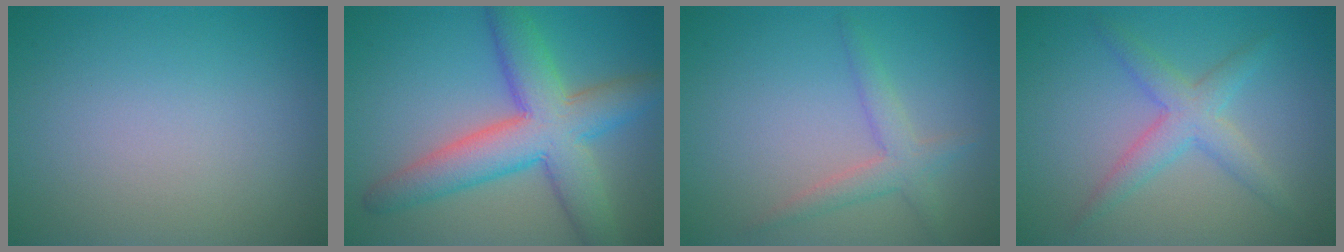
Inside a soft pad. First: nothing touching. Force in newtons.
{"total": 8.1, "press": 8.1, "slide": 0.4}
{"total": 2.4, "press": 2.4, "slide": 0.1}
{"total": 2.3, "press": 2.3, "slide": 0.1}